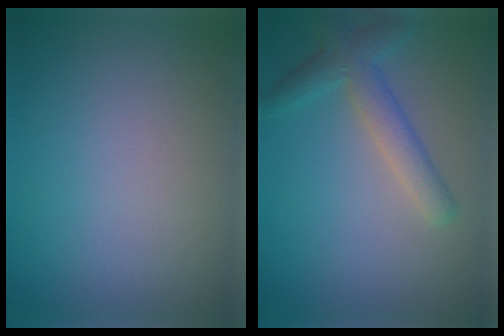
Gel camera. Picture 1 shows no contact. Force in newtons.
{"total": 3.4, "press": 3.4, "slide": 0.1}